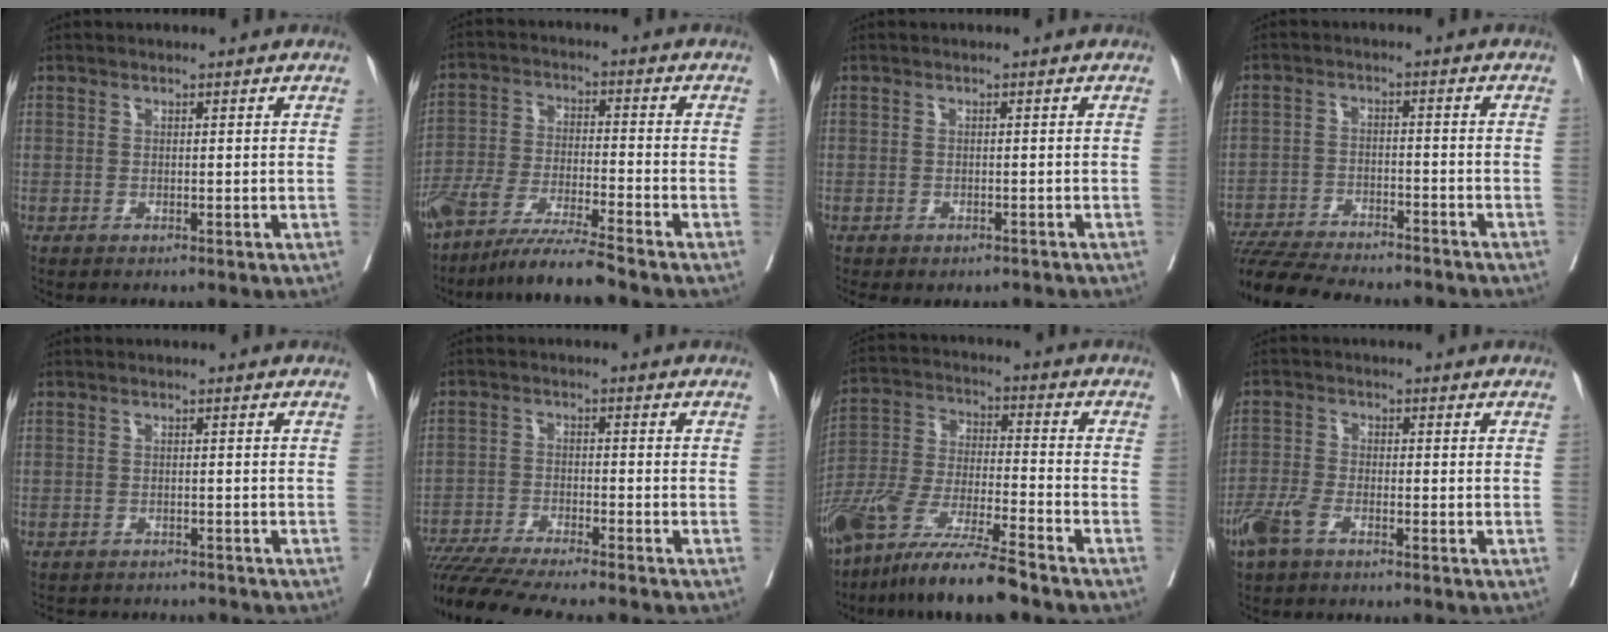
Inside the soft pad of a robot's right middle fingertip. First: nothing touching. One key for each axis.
{"total": 10.0, "fx": -8.4, "fy": -0.6, "fz": 5.3, "tx": -0.091, "ty": -0.025, "tz": -0.154}
{"total": 4.0, "fx": -3.2, "fy": 2.1, "fz": 1.1, "tx": -0.007, "ty": 0.007, "tz": -0.041}
{"total": 17.1, "fx": -15.4, "fy": 2.8, "fz": 6.9, "tx": -0.143, "ty": -0.021, "tz": -0.228}
{"total": 7.3, "fx": -7.0, "fy": 1.7, "fz": 1.4, "tx": -0.015, "ty": 0.002, "tz": -0.087}
{"total": 15.9, "fx": -13.9, "fy": 0.2, "fz": 7.5, "tx": -0.129, "ty": -0.028, "tz": -0.224}
{"total": 15.0, "fx": -11.6, "fy": 0.8, "fz": 9.5, "tx": -0.196, "ty": -0.033, "tz": -0.216}
{"total": 4.4, "fx": -2.9, "fy": 1.6, "fz": 2.8, "tx": -0.070, "ty": -0.002, "tz": -0.059}